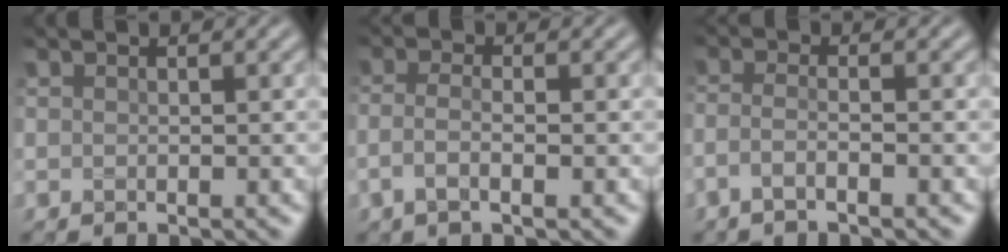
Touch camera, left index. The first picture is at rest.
{"total": 2.4, "force": [-0.7, 0.8, 2.1], "torque": [-0.042, -0.001, -0.020]}
{"total": 2.3, "force": [-1.3, 0.7, 1.8], "torque": [-0.029, -0.004, -0.038]}